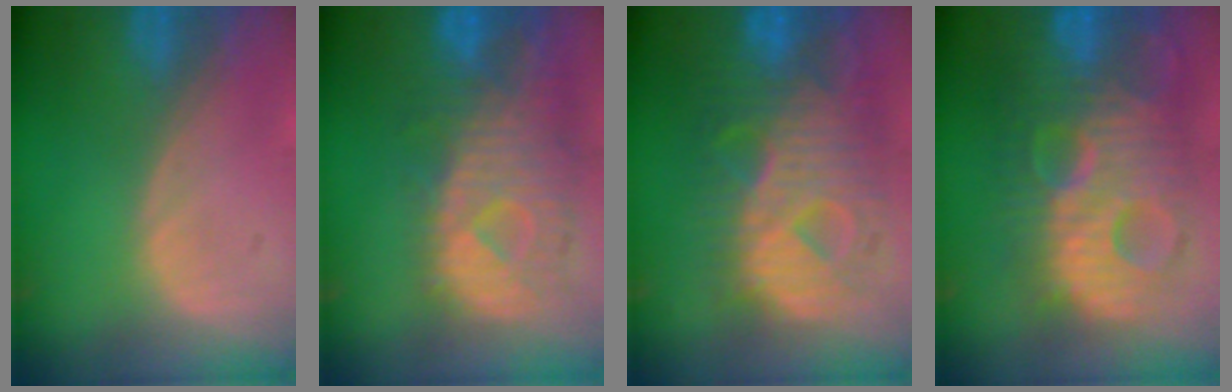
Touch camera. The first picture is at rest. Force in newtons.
{"total": 11.5, "press": 10.0, "slide": 5.7}
{"total": 12.4, "press": 12.4, "slide": 1.3}
{"total": 13.6, "press": 13.5, "slide": 1.2}